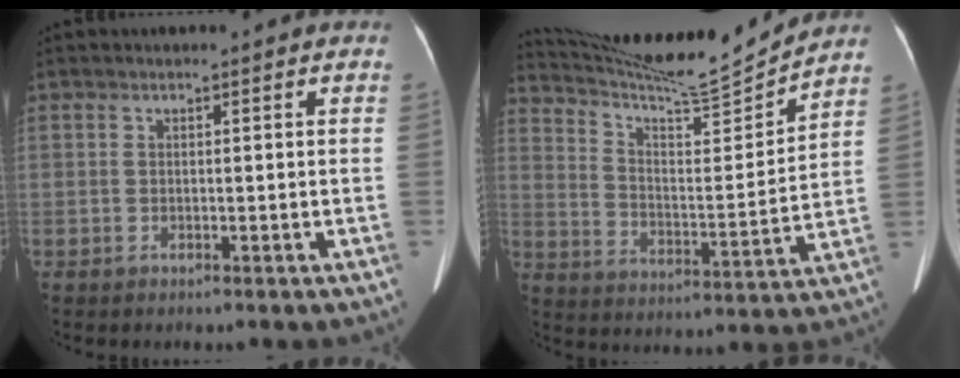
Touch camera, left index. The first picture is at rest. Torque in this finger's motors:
{"motor_torque": [0.74, -1.40, 0.19, 0.11]}